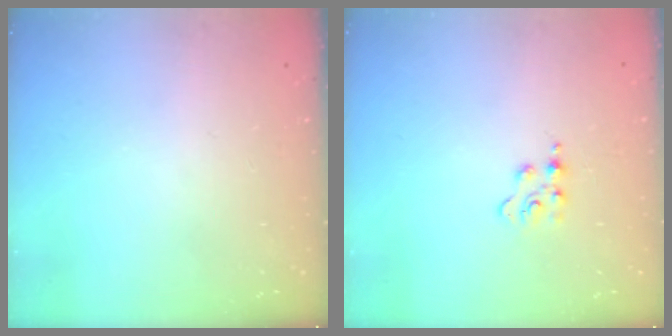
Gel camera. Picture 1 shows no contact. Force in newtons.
{"total": 4.0, "press": 3.9, "slide": 0.5}